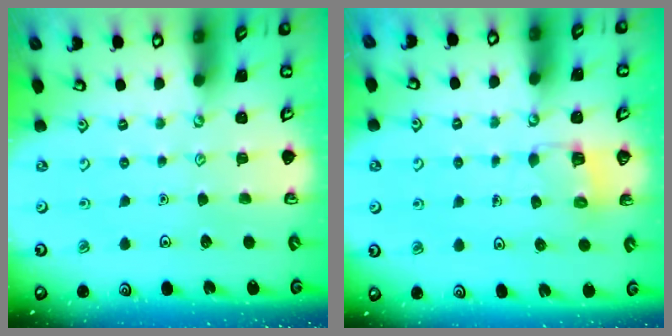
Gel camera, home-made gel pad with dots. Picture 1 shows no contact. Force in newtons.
{"total": 3.7, "press": 3.7, "slide": 0.1}